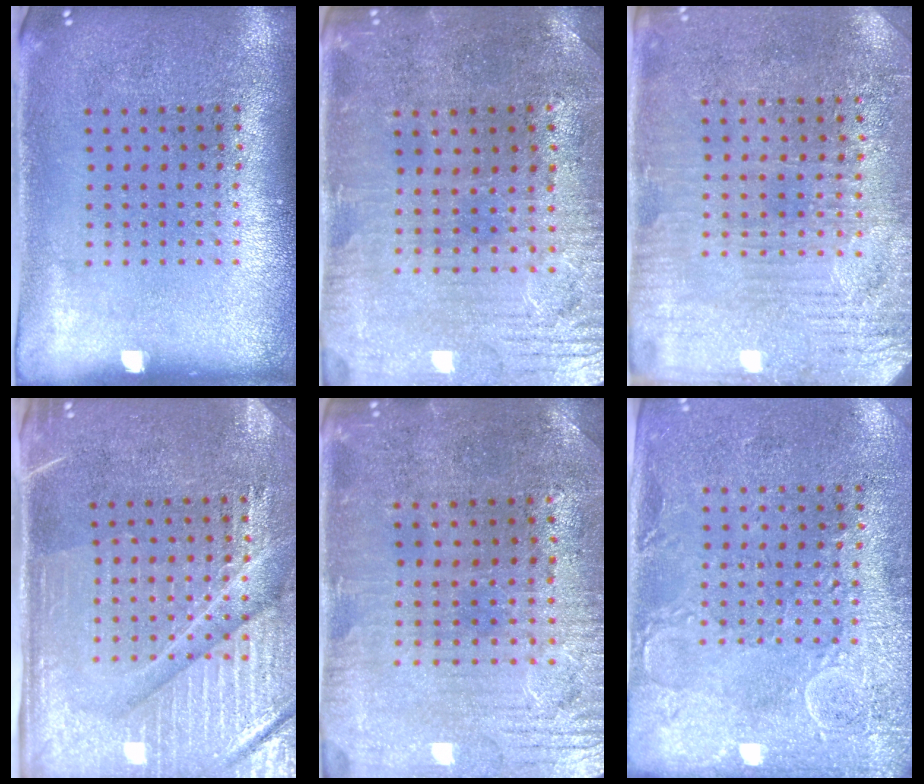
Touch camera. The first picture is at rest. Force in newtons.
{"total": 1.0, "press": 0.8, "slide": 0.6}
{"total": 3.2, "press": 3.1, "slide": 0.8}
{"total": 4.6, "press": 4.3, "slide": 1.8}
{"total": 1.0, "press": 0.8, "slide": 0.6}
{"total": 2.9, "press": 2.5, "slide": 1.5}